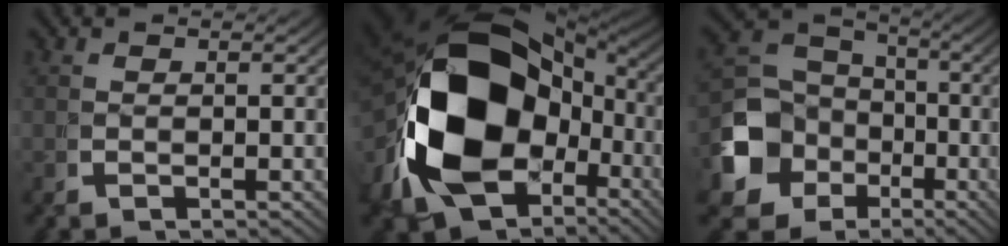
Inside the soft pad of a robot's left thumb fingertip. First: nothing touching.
{"total": 23.1, "force": [-1.9, 15.8, 16.7], "torque": [-0.349, -0.064, -0.004]}
{"total": 10.0, "force": [-2.6, 8.5, 4.7], "torque": [-0.092, -0.034, -0.032]}